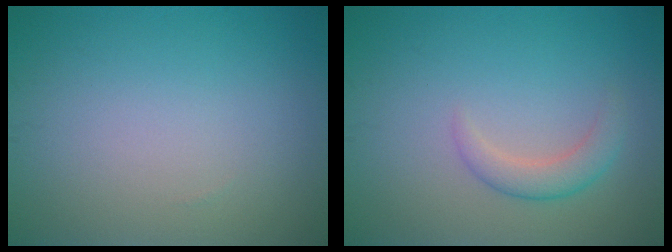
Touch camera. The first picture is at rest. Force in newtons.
{"total": 2.3, "press": 2.2, "slide": 0.2}